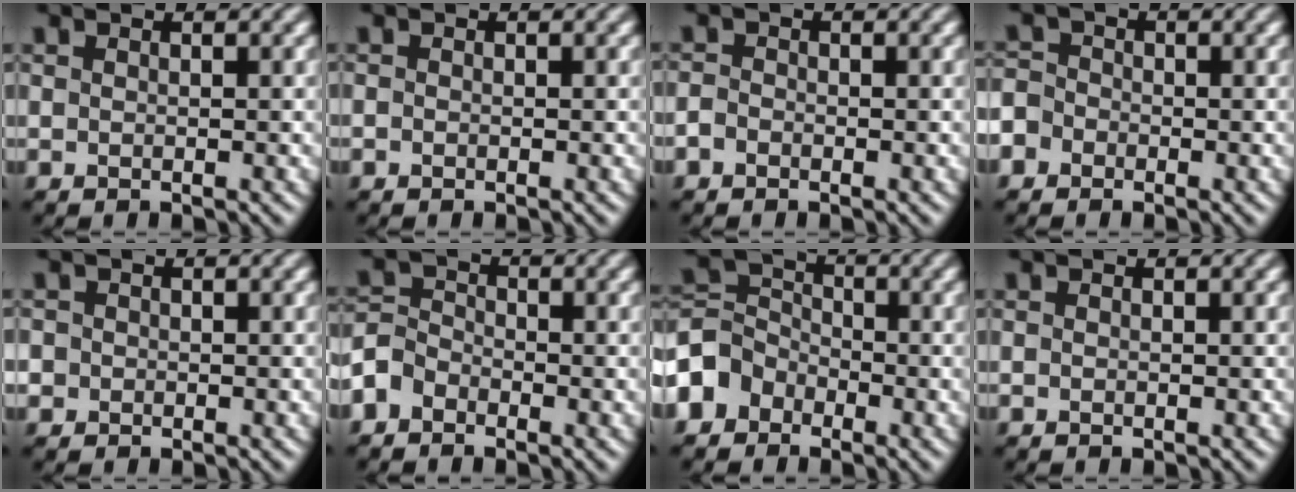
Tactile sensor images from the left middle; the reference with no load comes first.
{"total": 0.5, "force": [-0.5, 0.1, -0.2], "torque": [0.004, 0.000, -0.006]}
{"total": 1.3, "force": [-1.2, 0.5, -0.1], "torque": [0.003, -0.001, -0.020]}
{"total": 2.6, "force": [-1.8, 1.8, 0.2], "torque": [0.005, 0.010, -0.040]}
{"total": 1.0, "force": [-0.5, 0.8, -0.2], "torque": [0.010, 0.001, -0.009]}
{"total": 2.9, "force": [-2.3, 1.7, 0.4], "torque": [-0.013, 0.006, -0.054]}
{"total": 4.3, "force": [-2.9, 3.1, 0.6], "torque": [-0.013, 0.011, -0.068]}
{"total": 0.7, "force": [-0.6, -0.2, -0.4], "torque": [0.006, 0.000, -0.008]}